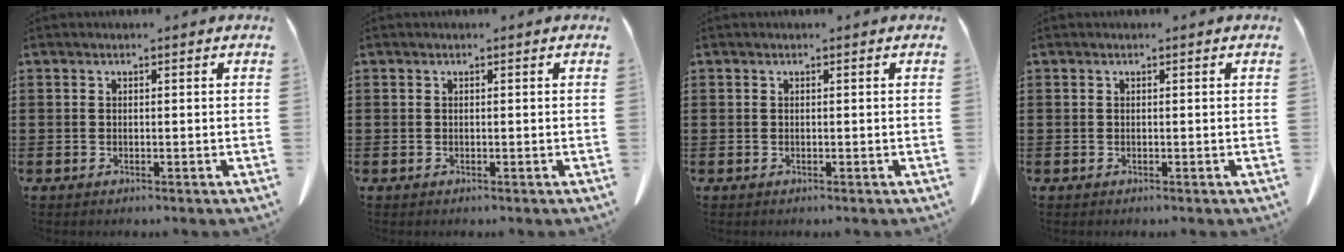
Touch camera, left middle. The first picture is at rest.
{"total": 0.0}
{"total": 0.0}
{"total": 0.0}